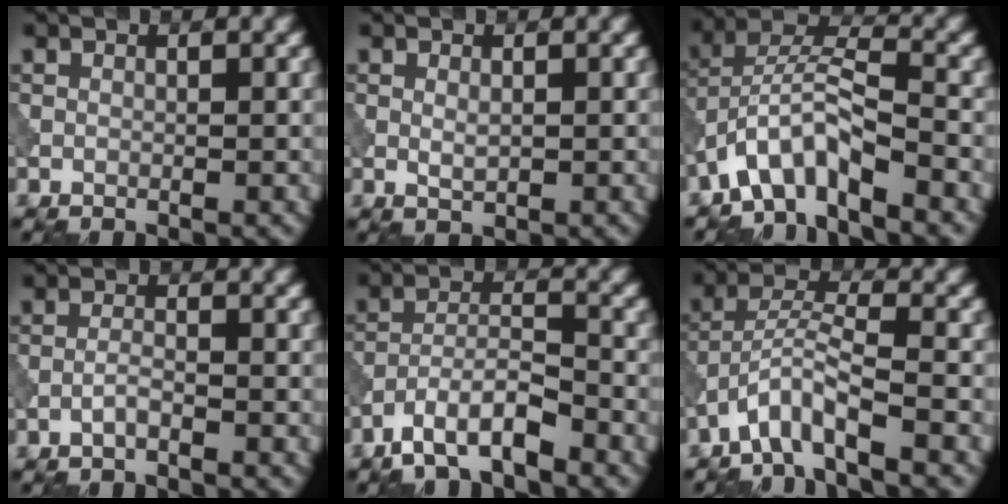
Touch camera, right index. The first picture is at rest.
{"total": 1.1, "force": [0.1, 0.5, 1.0], "torque": [-0.022, -0.001, 0.004]}
{"total": 5.8, "force": [-3.9, 1.6, 4.0], "torque": [-0.075, 0.012, -0.082]}
{"total": 1.2, "force": [-0.7, 0.1, 0.9], "torque": [-0.018, 0.005, -0.017]}
{"total": 5.0, "force": [-3.6, 1.4, 3.2], "torque": [-0.059, 0.003, -0.073]}
{"total": 4.2, "force": [-2.9, 0.5, 3.0], "torque": [-0.056, 0.014, -0.063]}